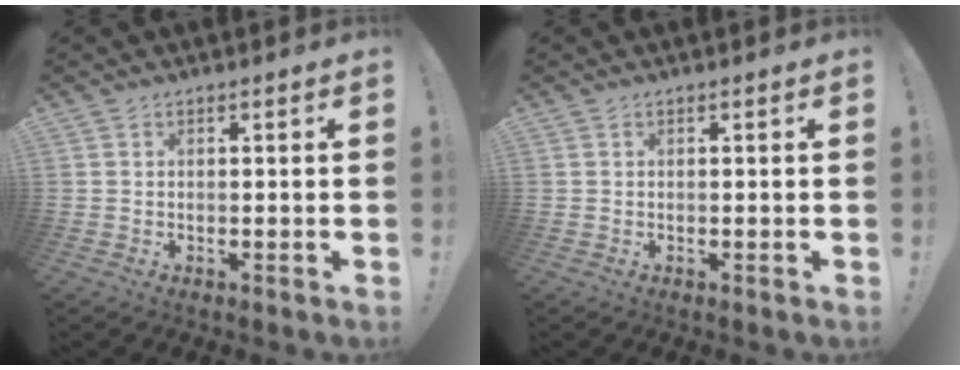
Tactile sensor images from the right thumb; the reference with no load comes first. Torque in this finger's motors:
{"motor_torque": [0.00, 0.00, 0.00, 0.00, 0.00]}